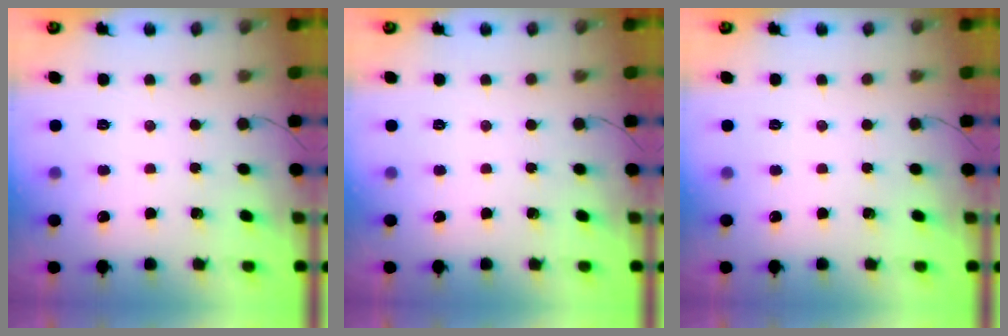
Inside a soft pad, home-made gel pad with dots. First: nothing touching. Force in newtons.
{"total": 0.0}
{"total": 0.0}